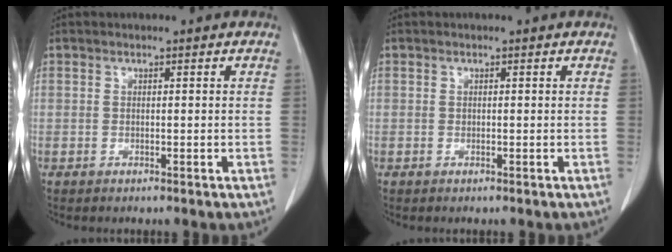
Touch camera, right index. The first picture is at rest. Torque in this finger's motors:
{"motor_torque": [0.04, 0.00, 0.02, 0.01]}